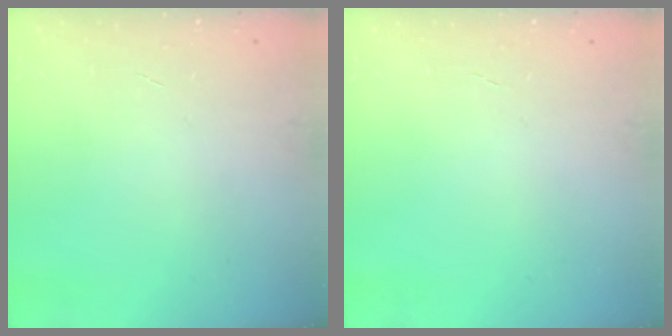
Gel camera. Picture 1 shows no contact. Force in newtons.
{"total": 0.0}